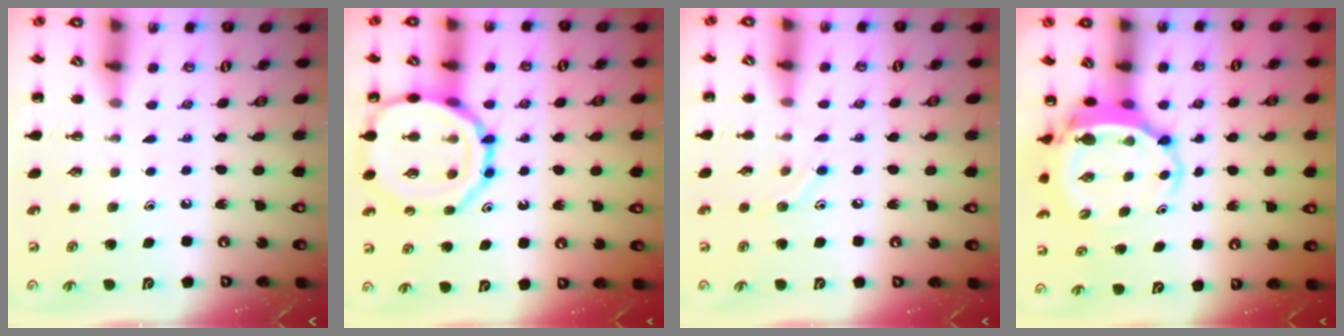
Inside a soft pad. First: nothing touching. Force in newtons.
{"total": 16.6, "press": 16.5, "slide": 2.1}
{"total": 6.7, "press": 6.6, "slide": 1.1}
{"total": 5.1, "press": 4.9, "slide": 1.2}